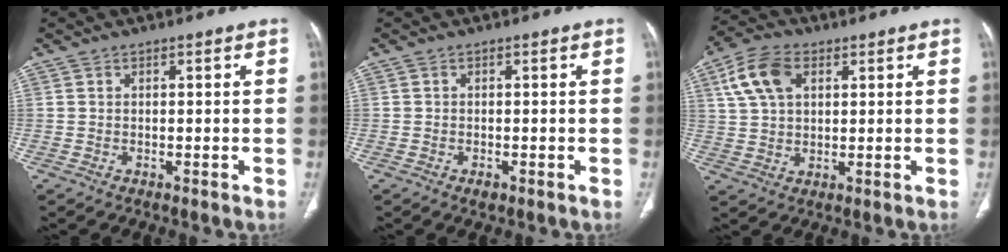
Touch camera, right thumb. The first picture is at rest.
{"total": 1.1, "force": [-0.6, 0.7, 0.7], "torque": [-0.009, 0.001, -0.007]}
{"total": 9.7, "force": [3.7, 6.1, 6.6], "torque": [-0.125, 0.005, 0.069]}